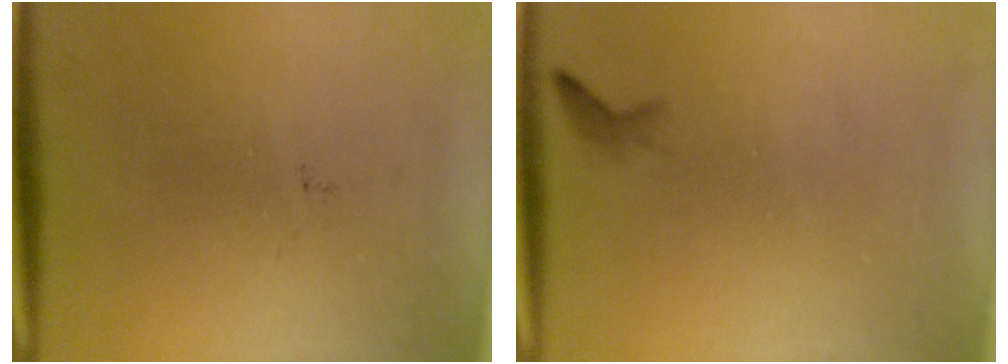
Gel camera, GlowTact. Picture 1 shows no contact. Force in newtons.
{"total": 0.7}